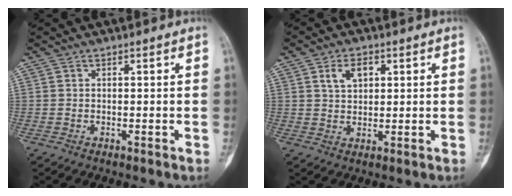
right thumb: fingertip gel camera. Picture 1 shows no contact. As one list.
[{"total": 5.0, "force": [1.9, 3.3, 3.3], "torque": [-0.041, -0.001, 0.033]}]